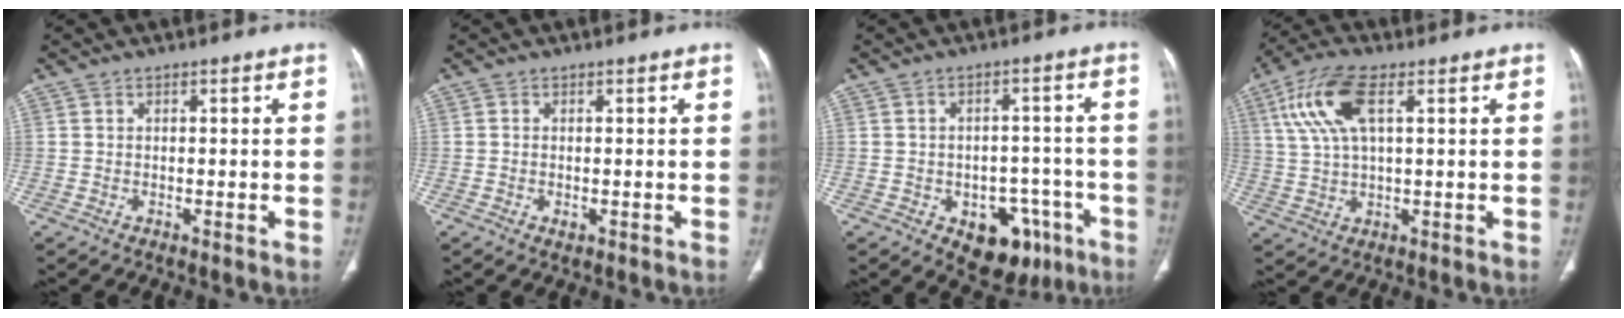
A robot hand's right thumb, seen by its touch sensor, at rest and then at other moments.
{"total": 1.2, "force": [-0.4, 0.7, 0.9], "torque": [-0.015, -0.001, -0.003]}
{"total": 11.6, "force": [-5.6, 7.6, 6.7], "torque": [-0.047, 0.038, -0.065]}
{"total": 10.9, "force": [3.9, 4.3, 9.2], "torque": [-0.206, 0.008, 0.078]}